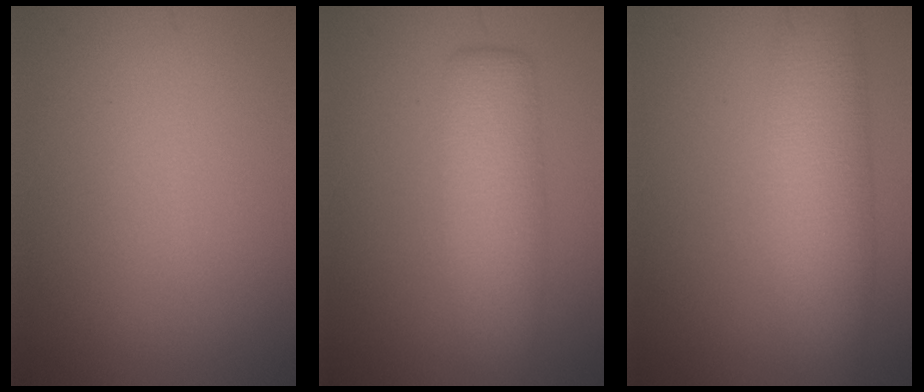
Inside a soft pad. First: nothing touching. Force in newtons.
{"total": 6.2, "press": 6.2, "slide": 0.2}
{"total": 7.6, "press": 7.6, "slide": 0.3}